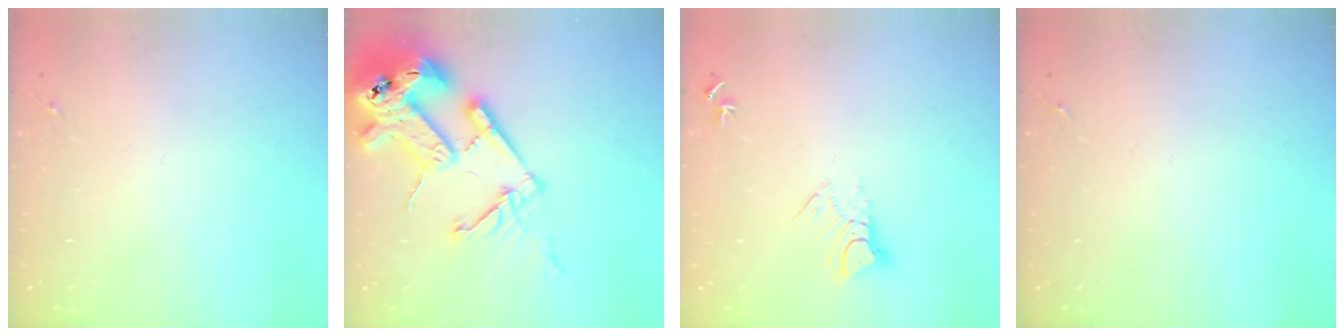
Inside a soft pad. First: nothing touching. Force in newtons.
{"total": 21.7, "press": 21.5, "slide": 2.7}
{"total": 6.6, "press": 6.6, "slide": 0.7}
{"total": 0.0}